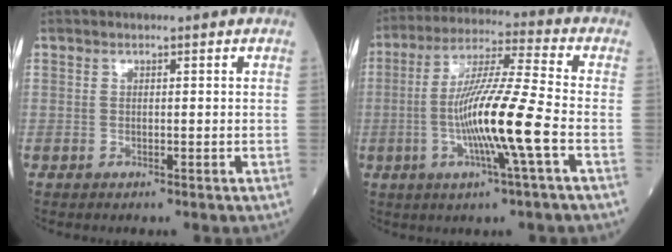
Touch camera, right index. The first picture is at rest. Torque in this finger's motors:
{"motor_torque": [1.97, -0.17, 0.97, 0.21]}